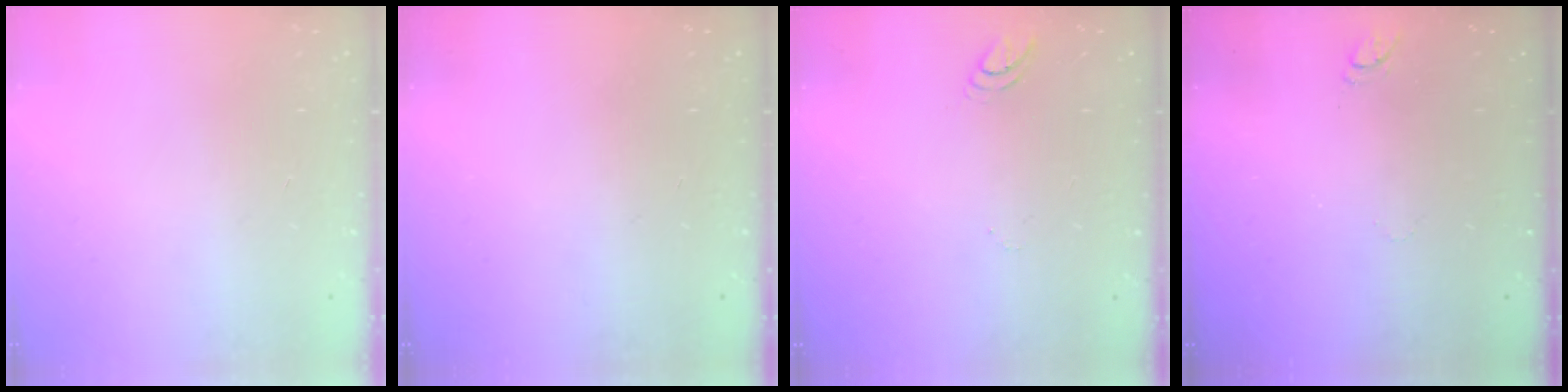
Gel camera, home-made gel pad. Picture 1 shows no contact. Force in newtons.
{"total": 0.0}
{"total": 3.4, "press": 3.4, "slide": 0.3}
{"total": 4.4, "press": 4.3, "slide": 0.5}